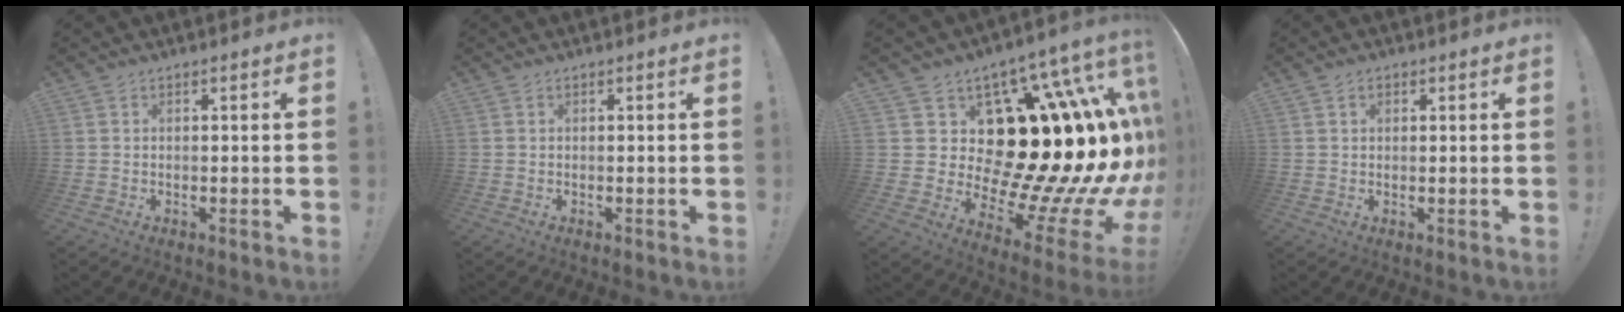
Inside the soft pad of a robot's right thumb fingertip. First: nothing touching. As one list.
[{"total": 0.0}, {"total": 25.8, "force": [1.6, 11.5, 23.1], "torque": [-0.319, -0.089, 0.093]}, {"total": 1.4, "force": [0.5, 1.1, 0.5], "torque": [-0.010, 0.002, 0.009]}]